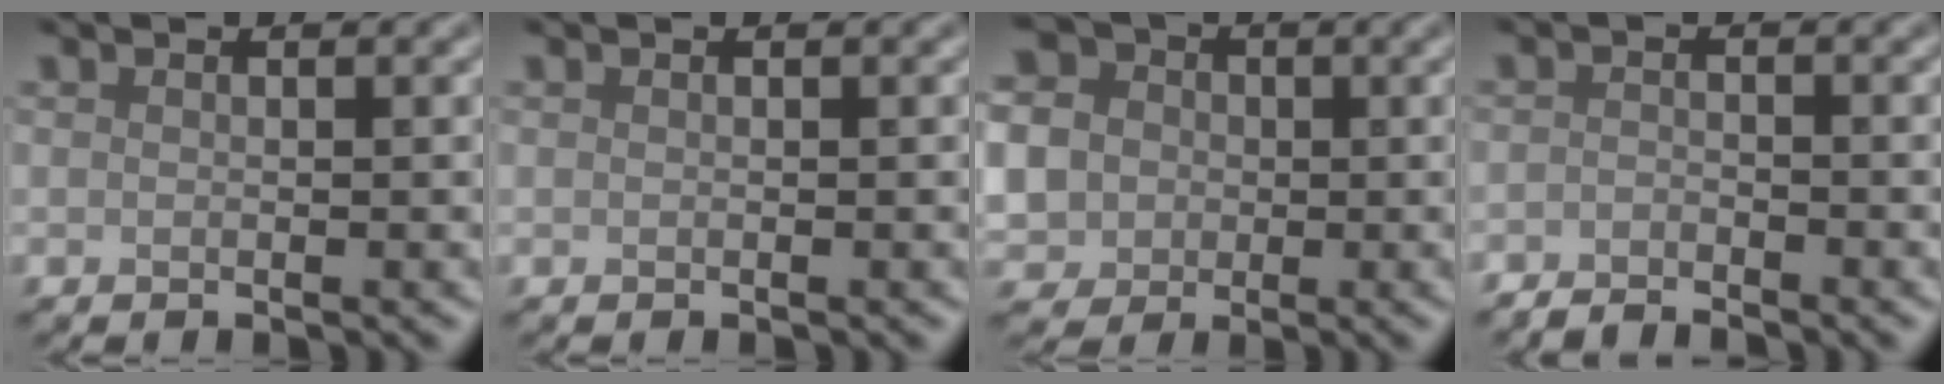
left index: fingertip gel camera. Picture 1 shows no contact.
{"total": 0.0}
{"total": 10.5, "force": [0.3, 9.6, 4.2], "torque": [-0.104, 0.023, -0.025]}
{"total": 1.6, "force": [-1.6, 0.2, 0.3], "torque": [-0.003, 0.001, -0.034]}